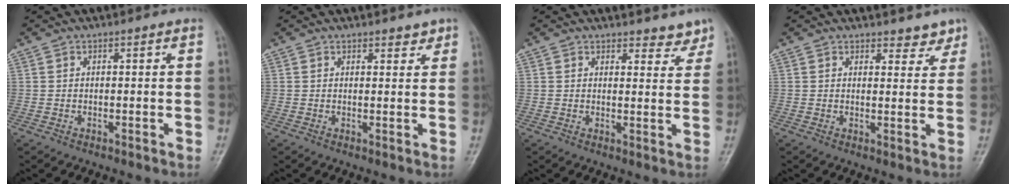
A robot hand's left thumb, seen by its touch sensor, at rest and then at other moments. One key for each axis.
{"total": 1.9, "fx": 1.5, "fy": 0.9, "fz": 0.7, "tx": 0.004, "ty": -0.009, "tz": 0.017}
{"total": 4.0, "fx": 3.5, "fy": 1.7, "fz": 0.8, "tx": 0.016, "ty": -0.025, "tz": 0.036}
{"total": 3.4, "fx": 2.9, "fy": 1.7, "fz": 0.7, "tx": 0.015, "ty": -0.021, "tz": 0.033}